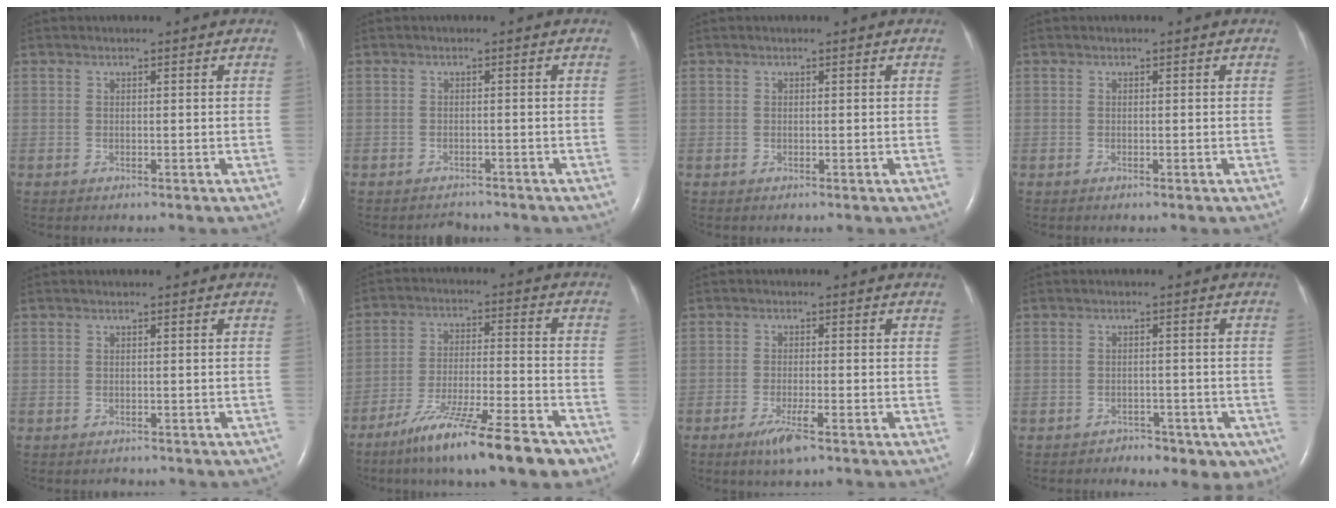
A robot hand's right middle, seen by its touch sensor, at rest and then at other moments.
{"total": 2.3, "force": [-2.2, 0.8, 0.1], "torque": [-0.006, -0.004, -0.028]}
{"total": 0.0}
{"total": 0.0}
{"total": 3.4, "force": [-3.0, 1.3, 1.0], "torque": [-0.011, -0.003, -0.029]}
{"total": 16.7, "force": [-12.2, 1.4, 11.4], "torque": [-0.172, -0.030, -0.202]}
{"total": 3.9, "force": [-2.4, 0.2, 3.1], "torque": [-0.065, -0.009, -0.045]}
{"total": 6.4, "force": [-4.3, 4.1, 2.3], "torque": [-0.018, 0.016, -0.054]}